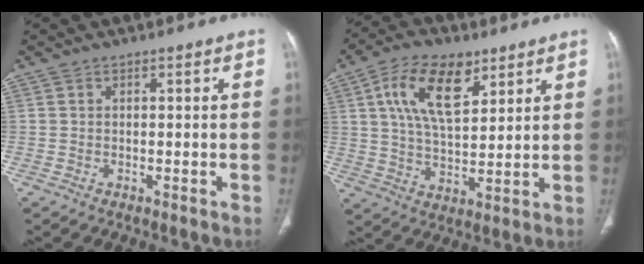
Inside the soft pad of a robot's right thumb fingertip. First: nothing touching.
{"total": 13.7, "force": [6.3, 6.9, 10.0], "torque": [-0.159, -0.018, 0.115]}